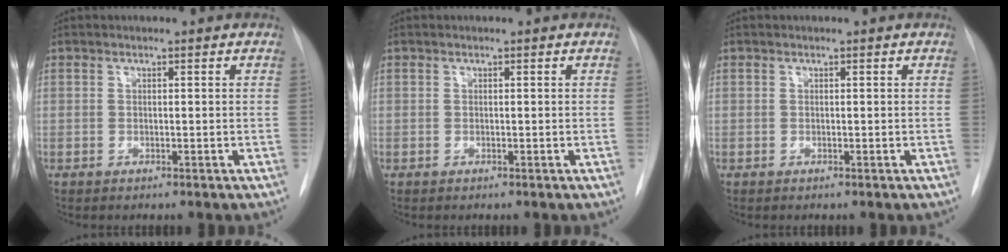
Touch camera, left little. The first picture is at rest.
{"total": 0.0}
{"total": 0.0}